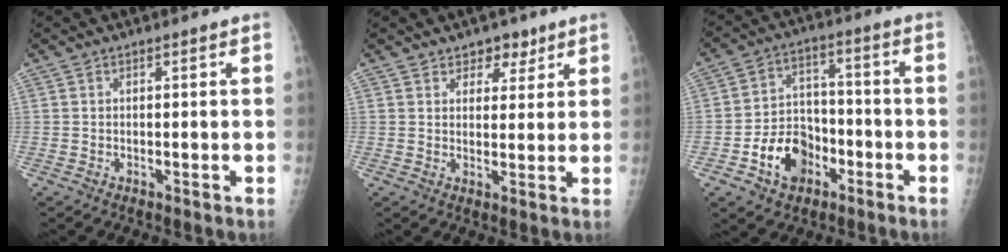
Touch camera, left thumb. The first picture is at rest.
{"total": 4.4, "force": [3.0, 2.9, 1.5], "torque": [0.009, -0.015, 0.043]}
{"total": 11.1, "force": [-4.9, 8.2, 5.6], "torque": [-0.058, 0.038, -0.082]}